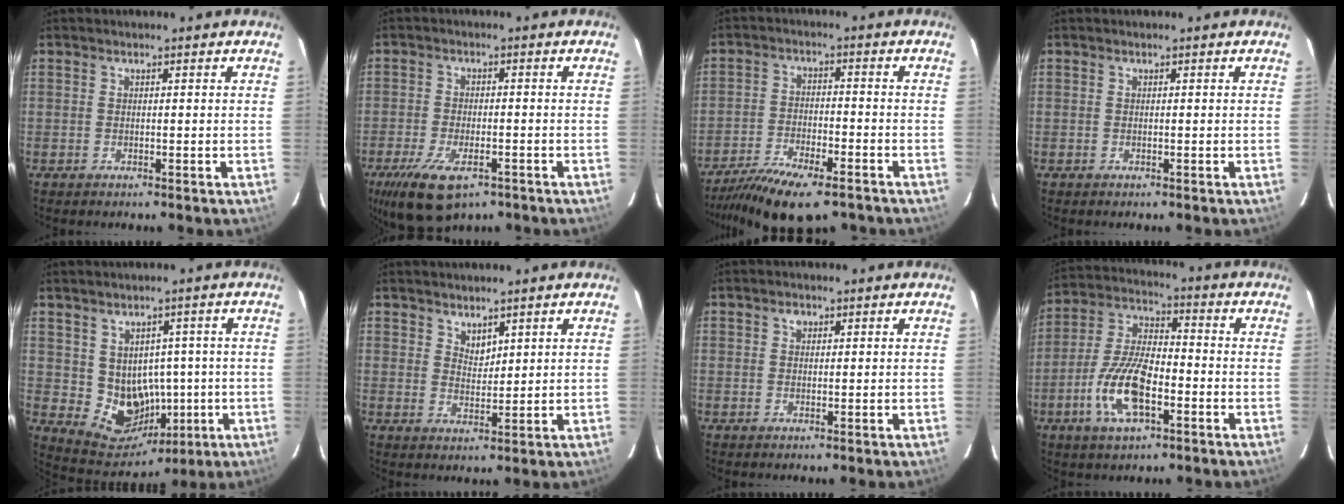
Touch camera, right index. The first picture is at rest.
{"total": 11.8, "force": [-7.1, 5.2, 7.8], "torque": [-0.173, -0.030, -0.117]}
{"total": 14.2, "force": [-11.1, 4.2, 7.8], "torque": [-0.167, -0.030, -0.185]}
{"total": 0.0}
{"total": 10.1, "force": [-0.2, 9.5, 3.5], "torque": [-0.071, 0.005, 0.026]}
{"total": 2.9, "force": [2.4, 1.3, 1.0], "torque": [-0.012, -0.001, 0.045]}
{"total": 1.2, "force": [0.5, 1.0, 0.4], "torque": [-0.007, 0.005, 0.009]}
{"total": 12.5, "force": [-5.0, 5.0, 10.3], "torque": [-0.223, -0.002, -0.096]}